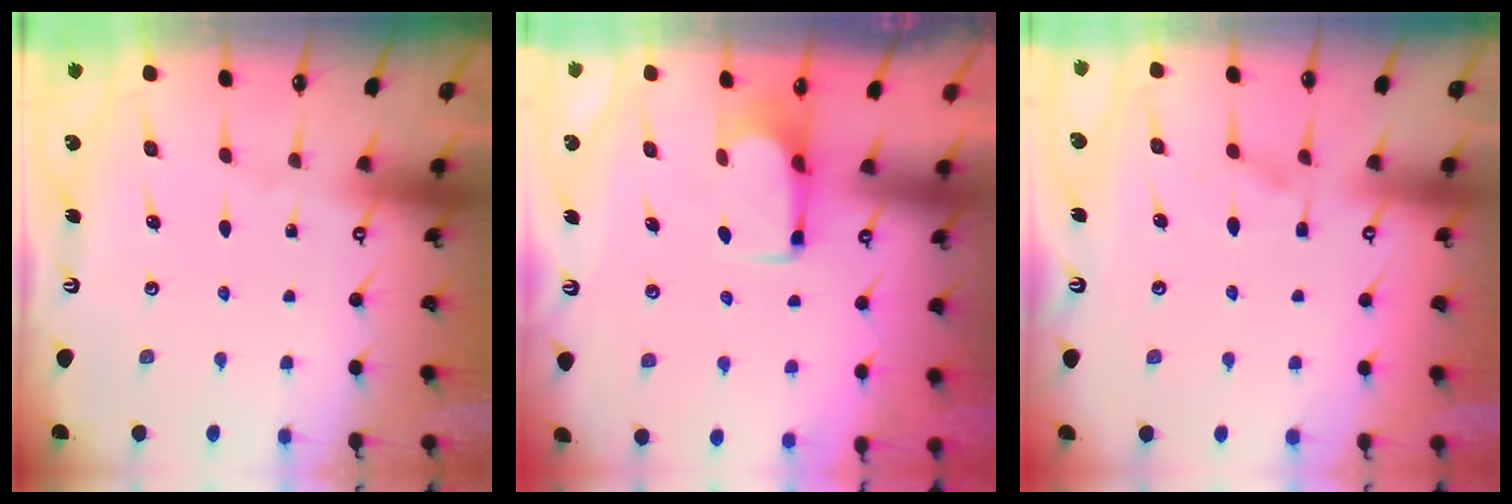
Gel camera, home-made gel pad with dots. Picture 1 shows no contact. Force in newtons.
{"total": 2.8, "press": 2.8, "slide": 0.5}
{"total": 1.6, "press": 1.0, "slide": 1.2}